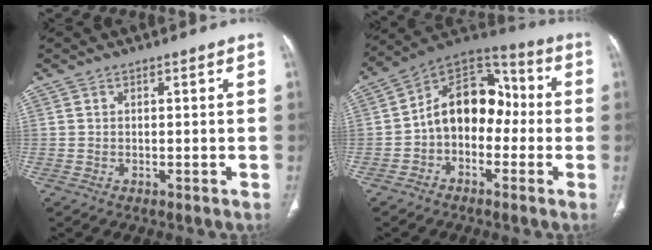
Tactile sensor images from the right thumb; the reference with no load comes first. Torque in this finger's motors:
{"motor_torque": [1.99, 1.89, 1.33, -0.83, 0.11]}